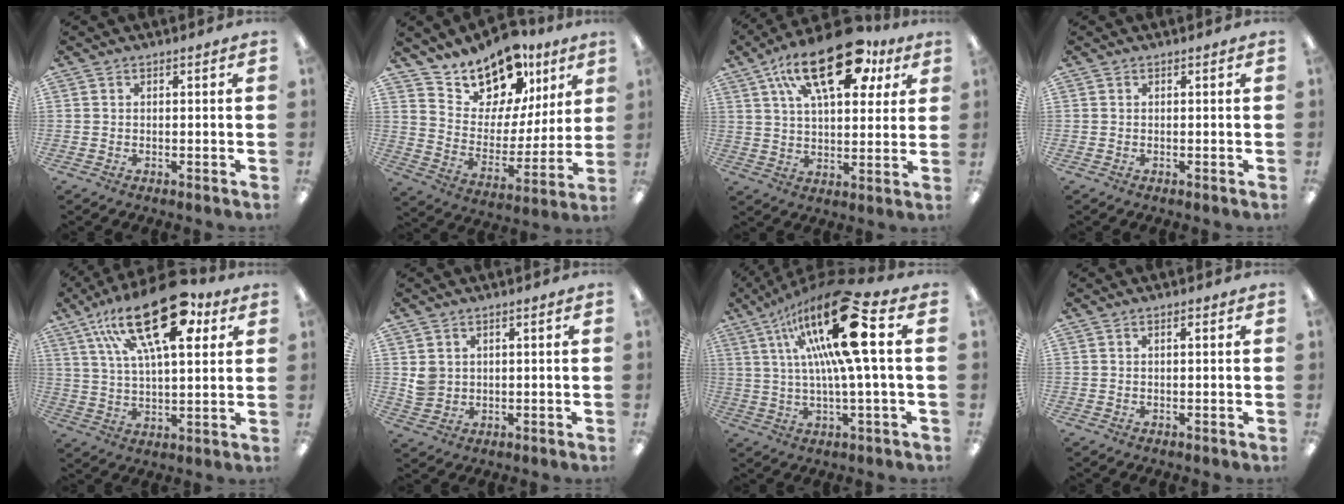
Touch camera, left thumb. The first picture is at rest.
{"total": 14.2, "force": [12.4, 6.5, 2.1], "torque": [-0.052, -0.117, 0.230]}
{"total": 22.6, "force": [12.1, 10.4, 15.9], "torque": [-0.247, -0.044, 0.203]}
{"total": 0.0}
{"total": 24.5, "force": [12.4, 10.6, 18.2], "torque": [-0.307, -0.049, 0.205]}
{"total": 3.7, "force": [1.1, 3.5, 0.7], "torque": [-0.014, 0.003, 0.020]}
{"total": 23.1, "force": [8.2, 4.9, 21.1], "torque": [-0.385, -0.040, 0.114]}
{"total": 1.2, "force": [0.5, 0.3, 1.1], "torque": [-0.022, 0.003, 0.008]}